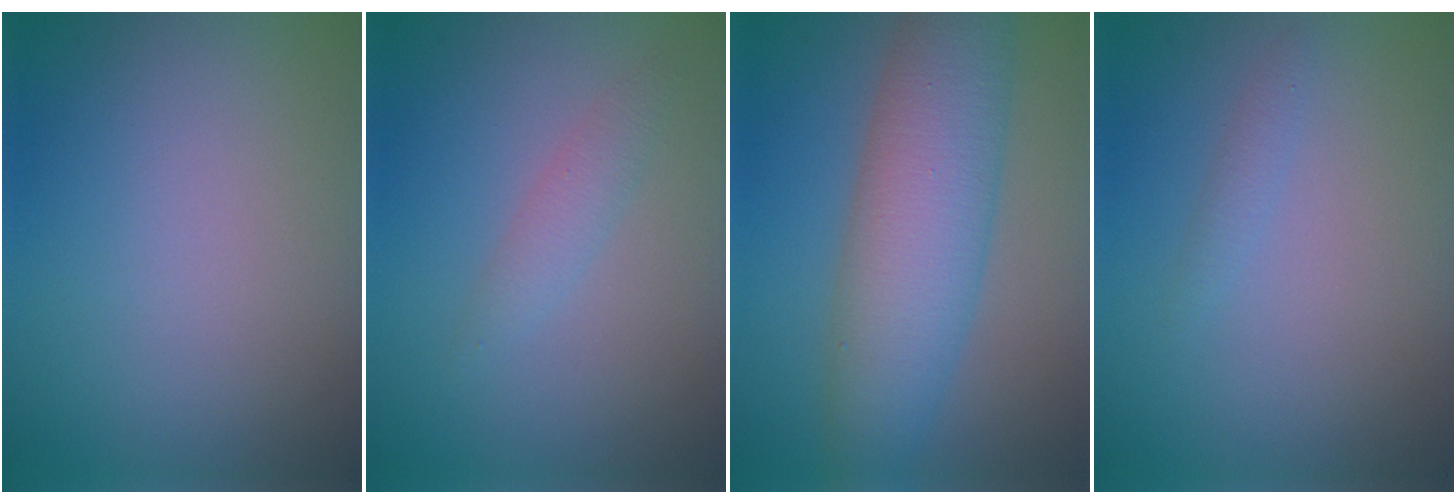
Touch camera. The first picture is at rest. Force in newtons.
{"total": 1.6, "press": 1.6, "slide": 0.0}
{"total": 8.1, "press": 8.1, "slide": 0.0}
{"total": 0.9, "press": 0.9, "slide": 0.0}